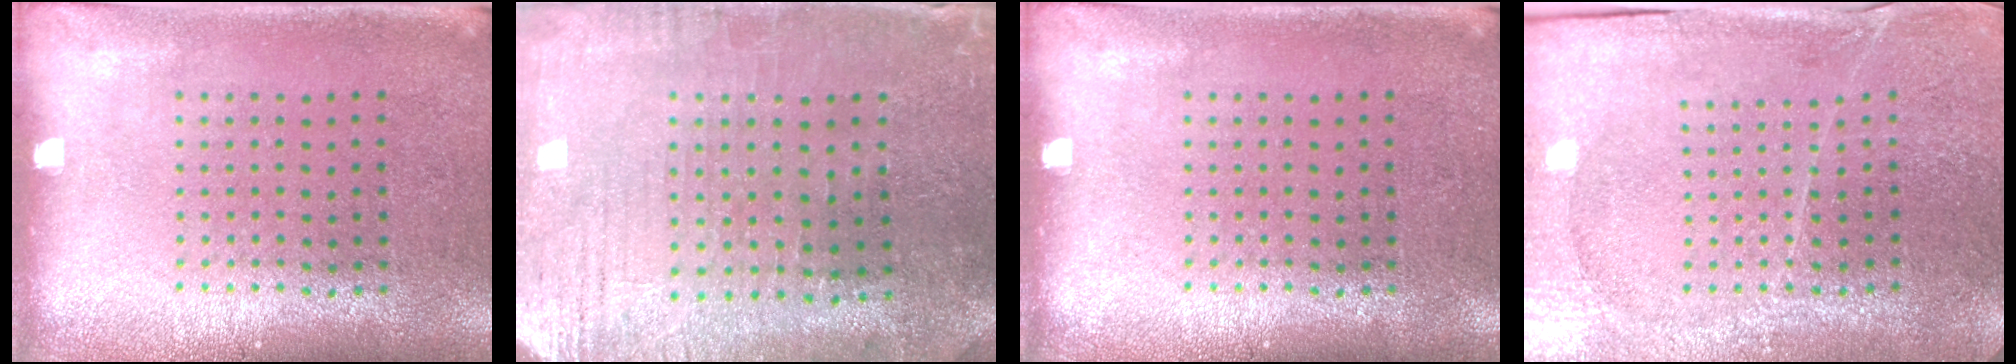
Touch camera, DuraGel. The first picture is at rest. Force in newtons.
{"total": 0.8, "press": 0.7, "slide": 0.4}
{"total": 0.0}
{"total": 3.7, "press": 3.5, "slide": 1.0}